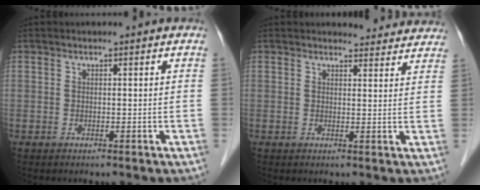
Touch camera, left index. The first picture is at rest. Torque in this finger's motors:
{"motor_torque": [0.73, -0.86, 0.06, 0.00]}